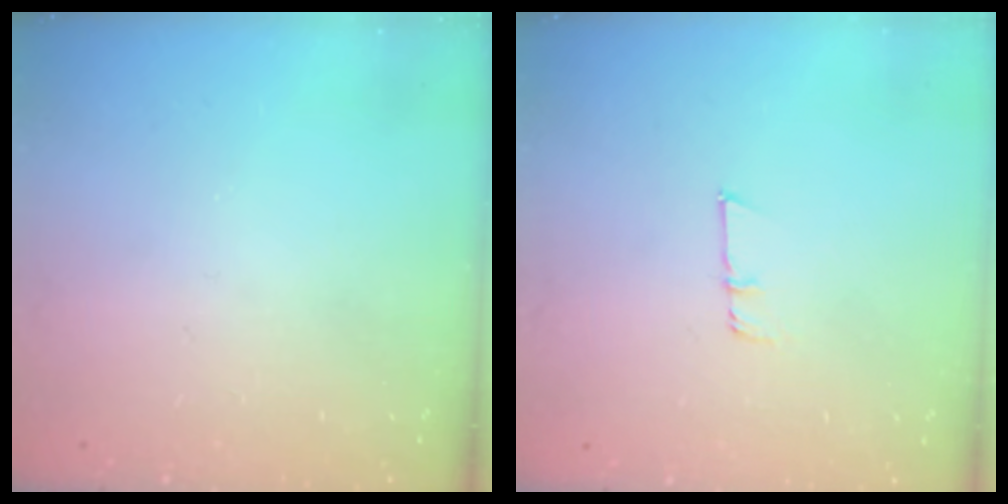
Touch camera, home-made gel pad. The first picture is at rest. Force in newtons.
{"total": 6.0, "press": 5.6, "slide": 2.1}